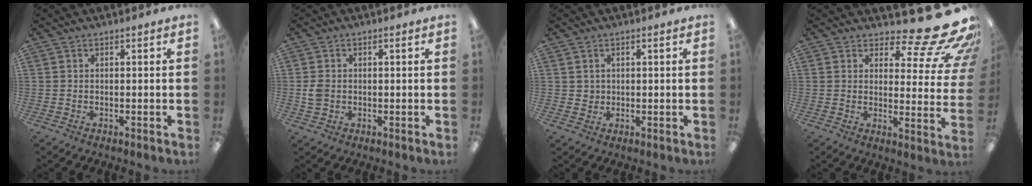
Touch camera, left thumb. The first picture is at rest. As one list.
[{"total": 3.1, "force": [0.0, 2.6, 1.8], "torque": [-0.024, 0.003, -0.002]}, {"total": 1.7, "force": [0.8, 1.5, 0.3], "torque": [-0.007, 0.004, 0.014]}, {"total": 15.2, "force": [10.6, 4.9, 9.7], "torque": [-0.121, -0.081, 0.175]}]